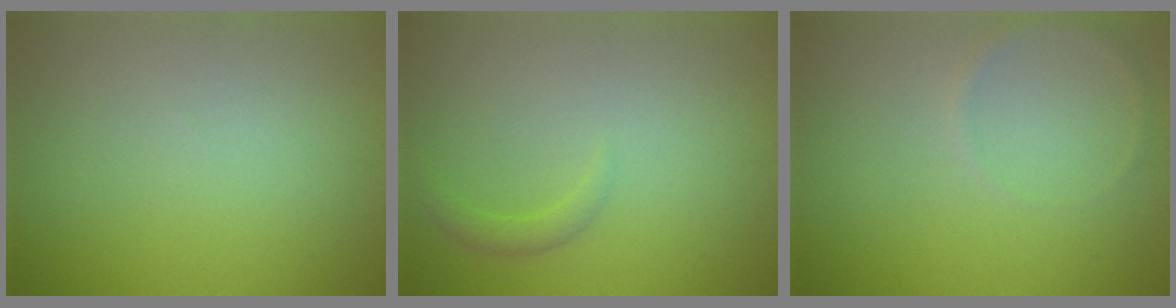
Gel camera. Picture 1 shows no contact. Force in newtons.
{"total": 1.1, "press": 1.1, "slide": 0.1}
{"total": 0.8, "press": 0.8, "slide": 0.0}